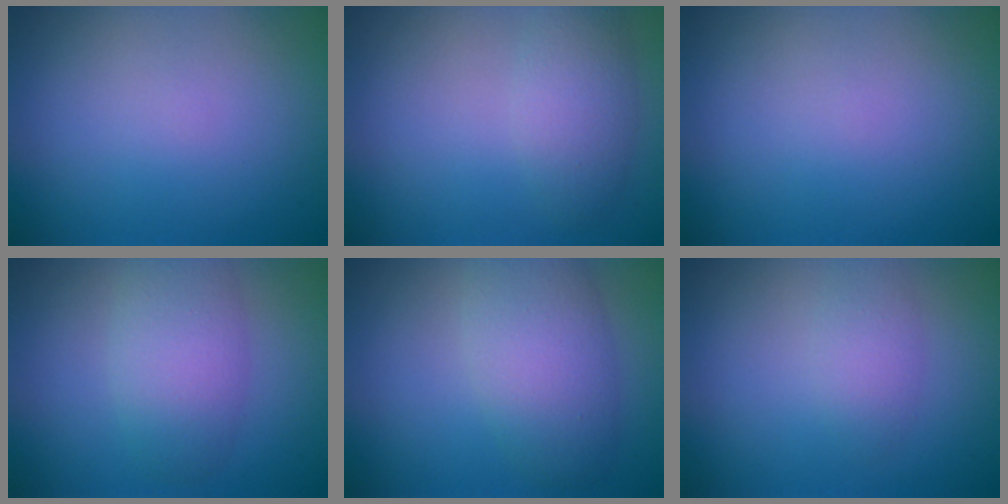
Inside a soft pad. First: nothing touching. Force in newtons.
{"total": 2.7, "press": 2.7, "slide": 0.2}
{"total": 0.0}
{"total": 4.0, "press": 4.0, "slide": 0.3}
{"total": 5.0, "press": 5.0, "slide": 0.1}
{"total": 1.8, "press": 1.8, "slide": 0.0}